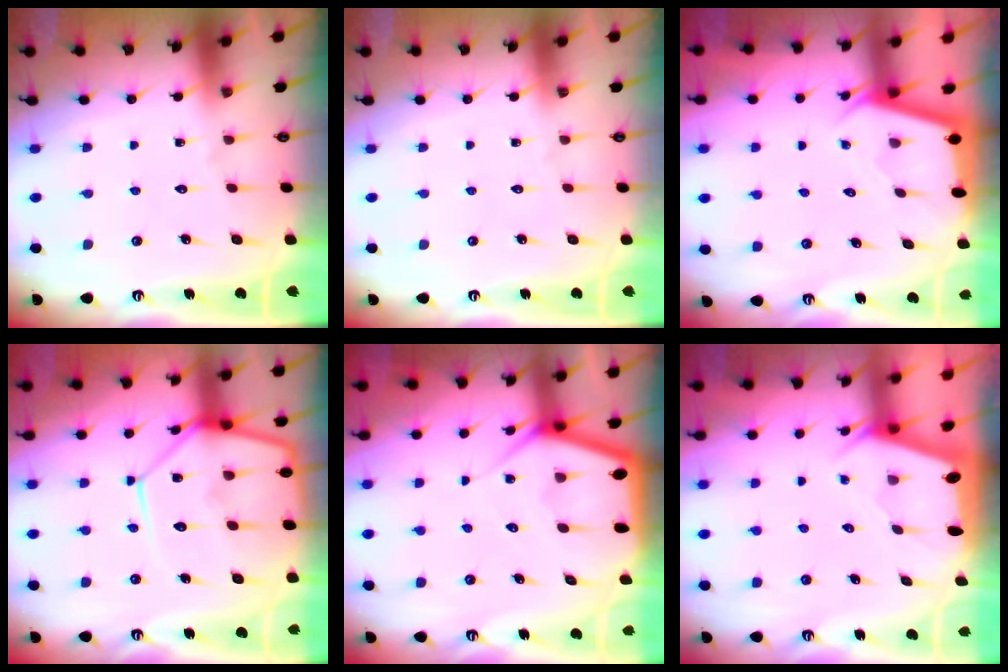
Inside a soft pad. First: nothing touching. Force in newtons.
{"total": 0.0}
{"total": 2.4, "press": 2.4, "slide": 0.2}
{"total": 15.5, "press": 15.4, "slide": 1.6}
{"total": 5.3, "press": 5.2, "slide": 0.5}
{"total": 1.9, "press": 1.8, "slide": 0.3}